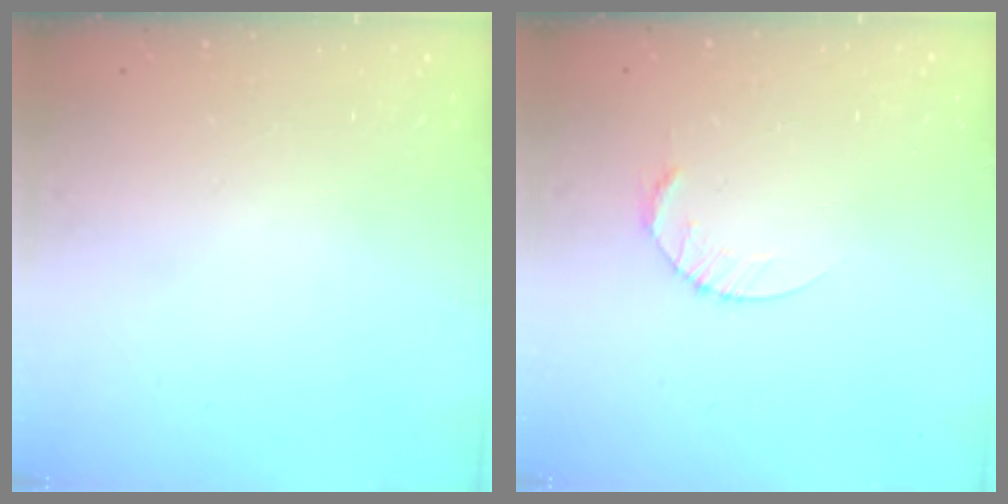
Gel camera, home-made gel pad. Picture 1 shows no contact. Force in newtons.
{"total": 3.7, "press": 3.6, "slide": 0.4}